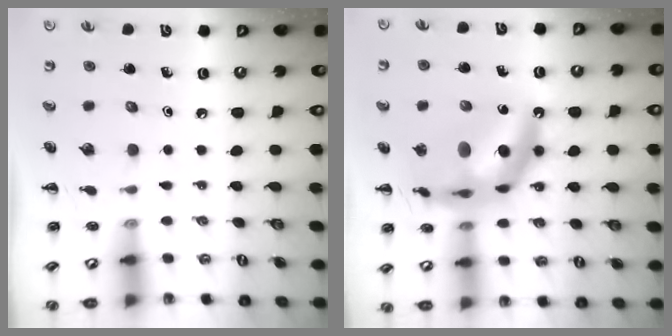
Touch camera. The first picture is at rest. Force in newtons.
{"total": 17.1, "press": 16.5, "slide": 4.7}